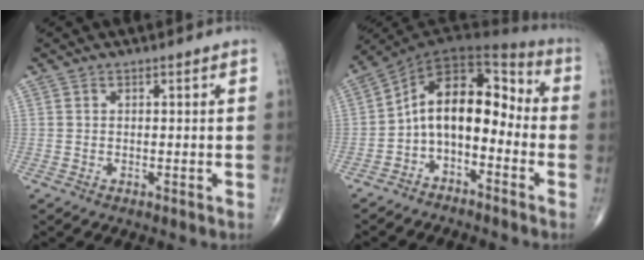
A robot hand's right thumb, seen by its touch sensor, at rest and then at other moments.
{"total": 12.6, "force": [-3.0, 7.6, 9.5], "torque": [-0.127, 0.085, -0.066]}